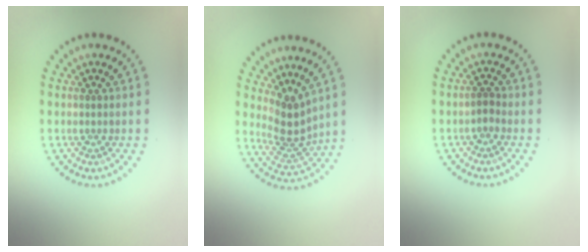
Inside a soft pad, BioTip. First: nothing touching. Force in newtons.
{"total": 3.3, "press": 2.3, "slide": 2.3}
{"total": 0.8, "press": 0.7, "slide": 0.3}